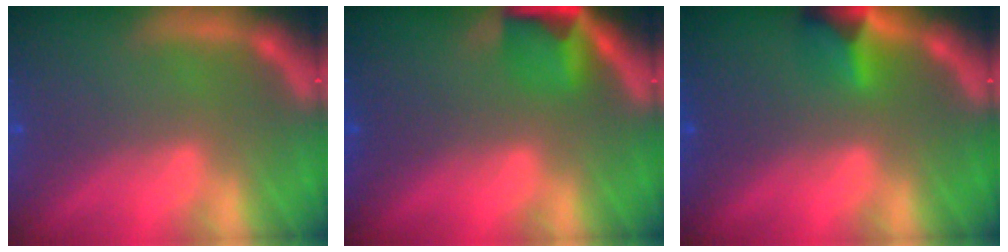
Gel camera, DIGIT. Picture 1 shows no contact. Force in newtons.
{"total": 3.9}
{"total": 2.9}